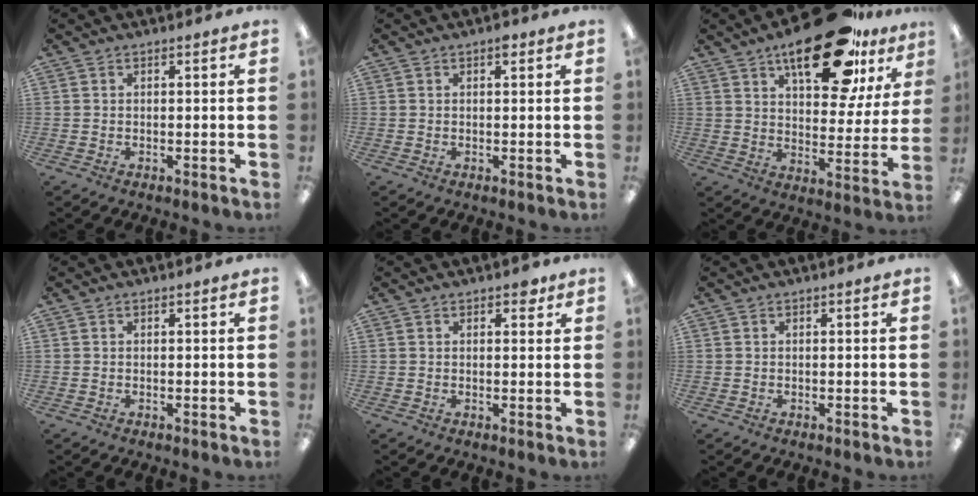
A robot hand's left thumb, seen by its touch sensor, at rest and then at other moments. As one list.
[{"total": 1.4, "force": [0.7, 0.6, 1.0], "torque": [-0.015, 0.001, 0.010]}, {"total": 23.3, "force": [14.4, 9.8, 15.5], "torque": [-0.215, -0.073, 0.230]}, {"total": 0.0}, {"total": 2.2, "force": [1.4, 1.2, 1.1], "torque": [-0.008, -0.001, 0.021]}, {"total": 0.0}]